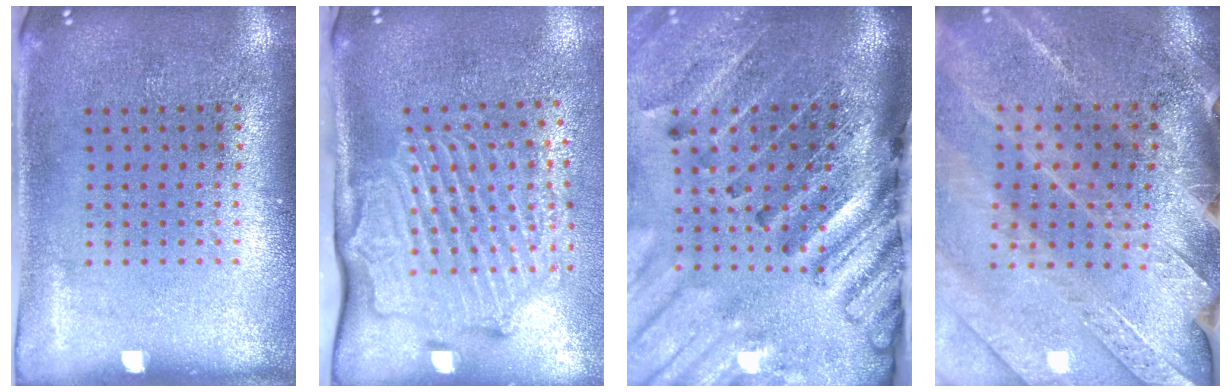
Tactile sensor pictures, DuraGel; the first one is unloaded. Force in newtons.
{"total": 3.0, "press": 2.3, "slide": 2.0}
{"total": 4.7, "press": 3.4, "slide": 3.2}
{"total": 2.9, "press": 2.9, "slide": 0.4}